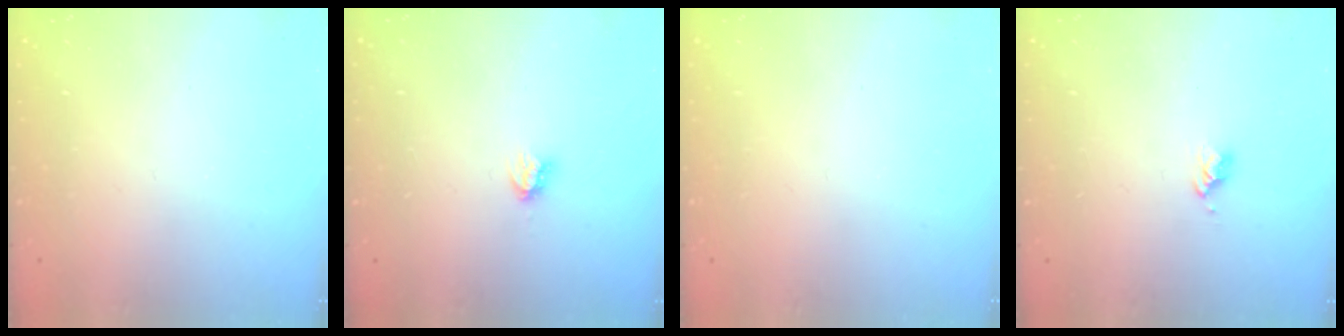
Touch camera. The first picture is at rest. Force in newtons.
{"total": 3.3, "press": 3.3, "slide": 0.1}
{"total": 0.0}
{"total": 2.7, "press": 2.7, "slide": 0.3}